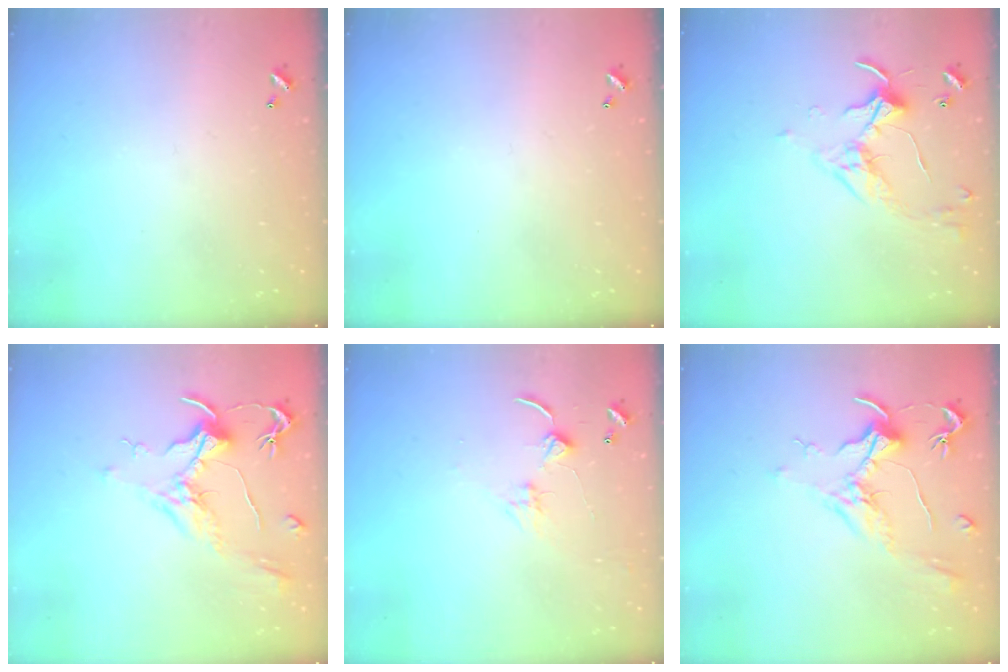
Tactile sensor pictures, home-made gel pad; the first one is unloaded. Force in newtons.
{"total": 0.0}
{"total": 3.3, "press": 3.2, "slide": 0.7}
{"total": 2.1, "press": 2.0, "slide": 0.8}
{"total": 2.4, "press": 2.3, "slide": 0.4}
{"total": 1.9, "press": 1.7, "slide": 0.9}